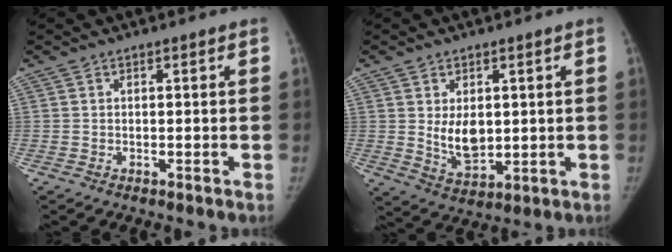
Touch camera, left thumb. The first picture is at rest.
{"total": 7.2, "force": [1.0, 4.6, 5.5], "torque": [-0.069, -0.019, 0.031]}